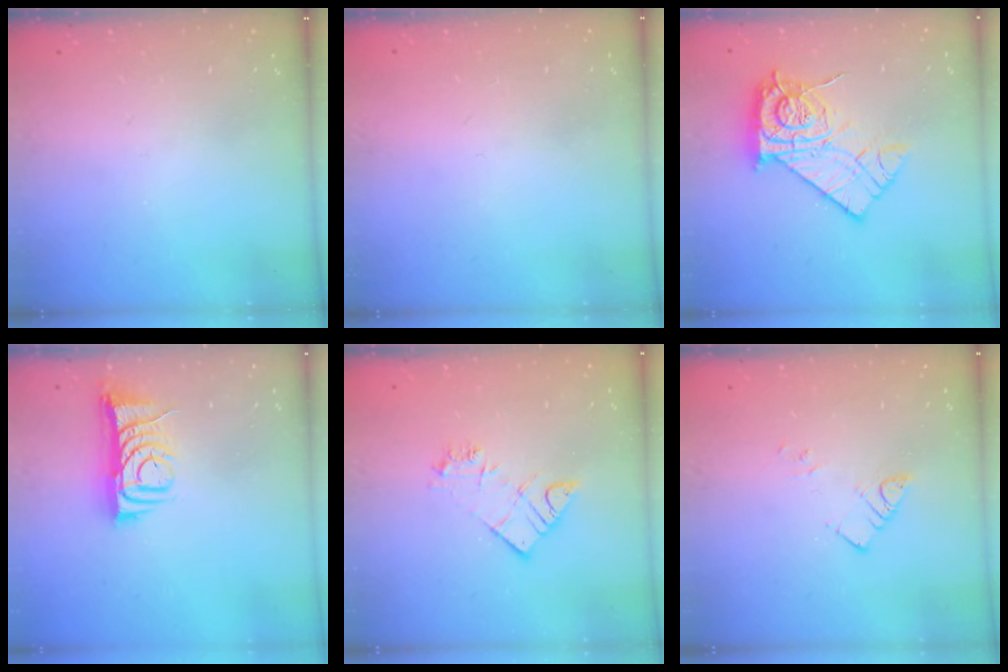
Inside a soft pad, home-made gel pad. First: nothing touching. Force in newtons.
{"total": 0.8, "press": 0.8, "slide": 0.1}
{"total": 14.0, "press": 14.0, "slide": 0.4}
{"total": 7.5, "press": 7.5, "slide": 0.7}
{"total": 8.7, "press": 8.7, "slide": 0.8}
{"total": 3.6, "press": 3.6, "slide": 0.2}